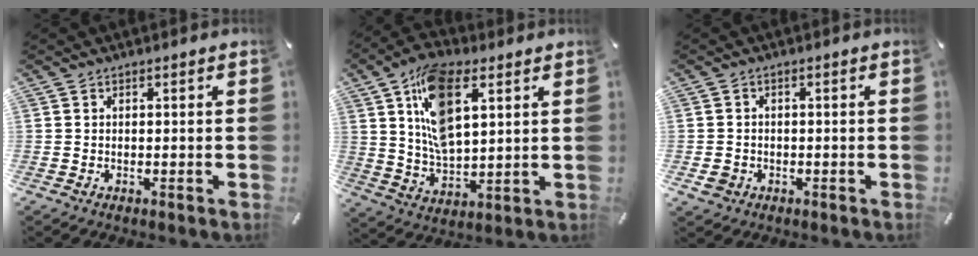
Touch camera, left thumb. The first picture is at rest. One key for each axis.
{"total": 14.8, "fx": 6.3, "fy": 7.8, "fz": 10.9, "tx": -0.221, "ty": -0.011, "tz": 0.109}
{"total": 2.9, "fx": -1.0, "fy": 2.6, "fz": 1.0, "tx": -0.008, "ty": 0.002, "tz": -0.020}